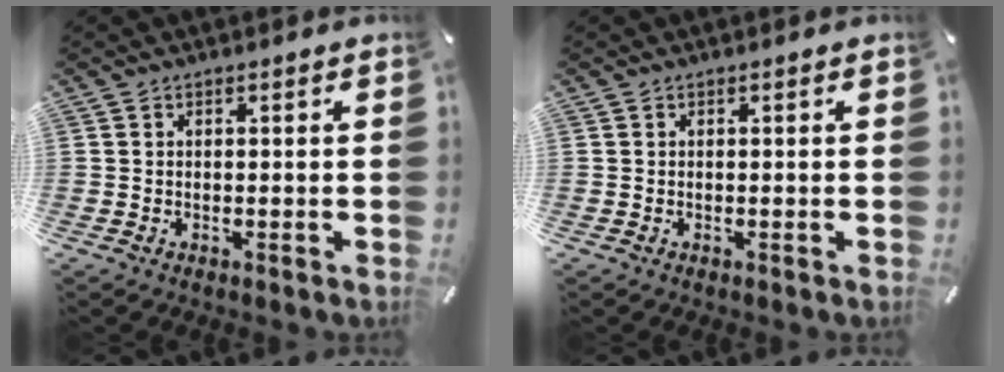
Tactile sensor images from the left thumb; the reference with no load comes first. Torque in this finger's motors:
{"motor_torque": [0.02, 0.02, -0.01, 0.00, 0.02]}